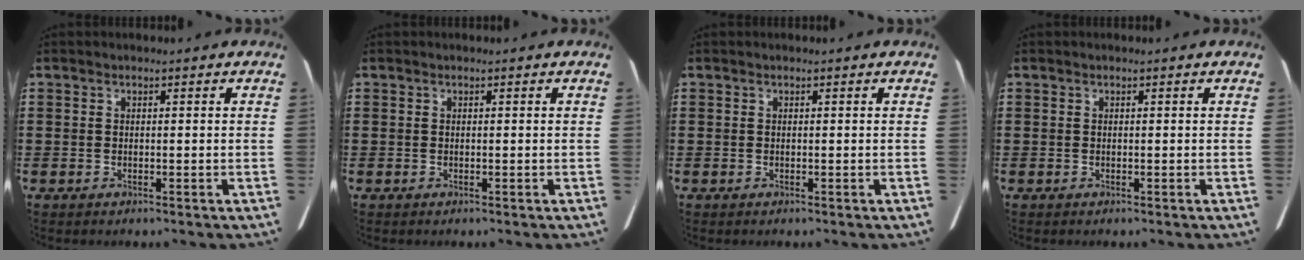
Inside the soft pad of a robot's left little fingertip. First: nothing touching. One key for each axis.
{"total": 0.0}
{"total": 0.0}
{"total": 0.0}